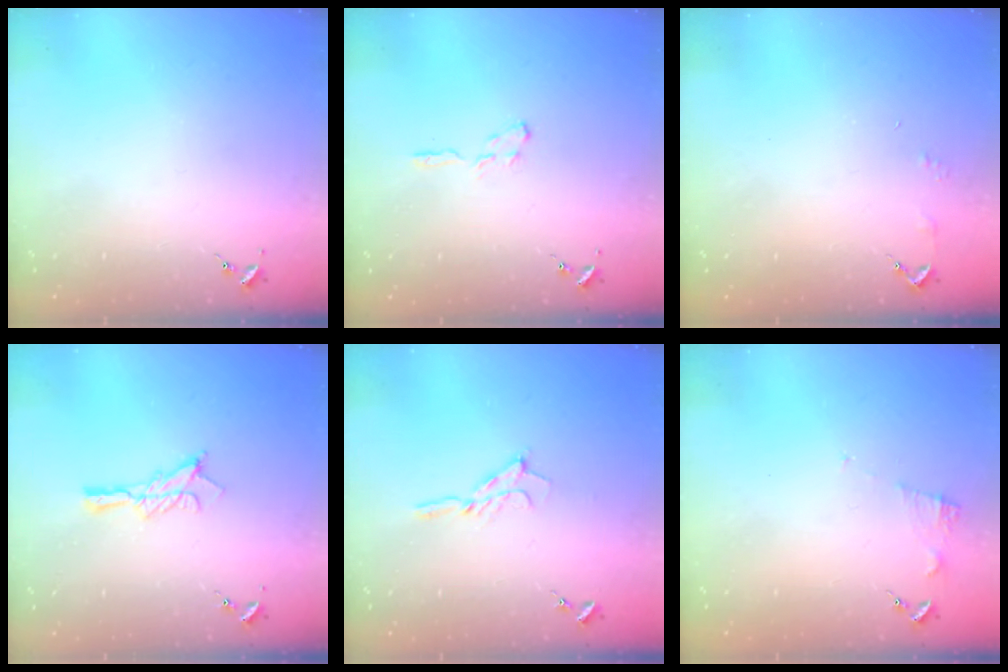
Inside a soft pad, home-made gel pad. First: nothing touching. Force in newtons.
{"total": 4.5, "press": 4.5, "slide": 0.5}
{"total": 2.9, "press": 2.8, "slide": 0.3}
{"total": 9.5, "press": 9.5, "slide": 0.4}
{"total": 6.5, "press": 6.5, "slide": 0.7}
{"total": 6.7, "press": 6.7, "slide": 0.5}